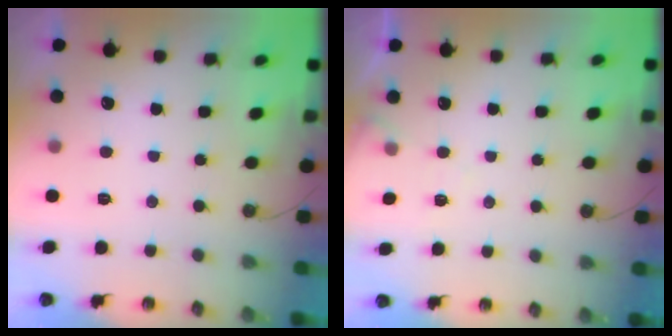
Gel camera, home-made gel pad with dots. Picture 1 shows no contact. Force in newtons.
{"total": 5.2, "press": 5.2, "slide": 0.6}